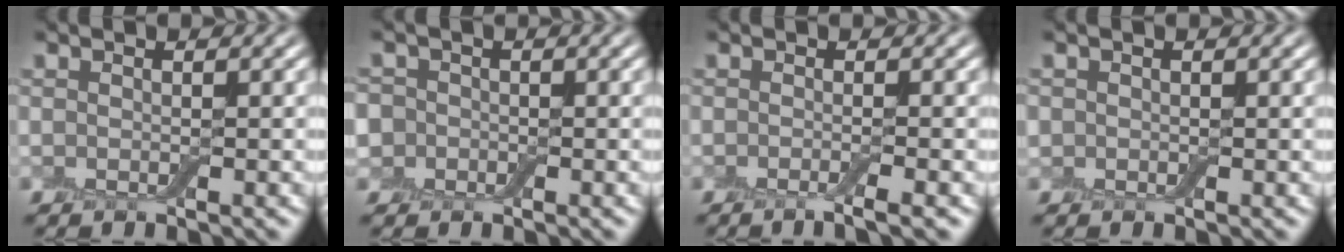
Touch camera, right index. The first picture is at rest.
{"total": 2.9, "force": [0.0, 2.7, 0.9], "torque": [0.002, 0.014, -0.034]}
{"total": 2.0, "force": [-1.0, 0.3, 1.7], "torque": [-0.015, -0.002, -0.023]}
{"total": 0.6, "force": [0.1, 0.6, 0.0], "torque": [0.004, 0.000, -0.002]}